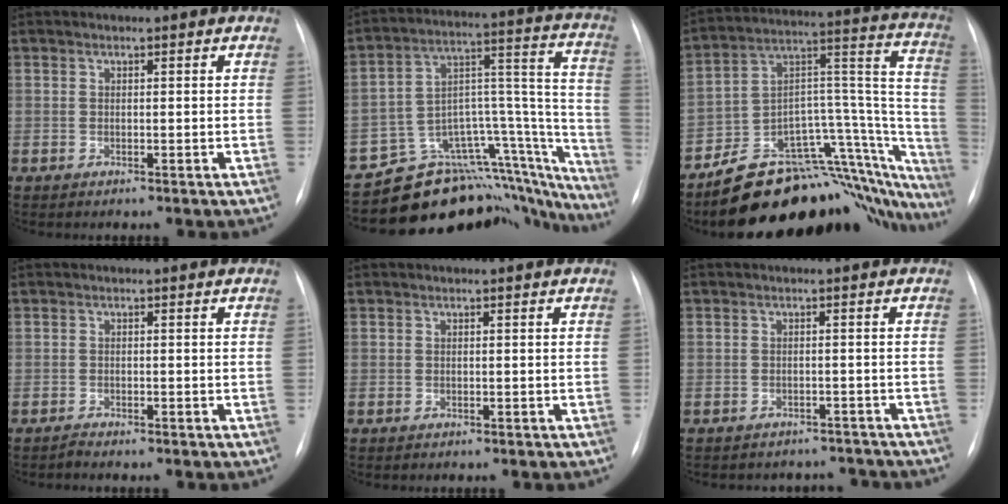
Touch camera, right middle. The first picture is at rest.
{"total": 22.8, "force": [-20.0, 8.1, 7.4], "torque": [-0.028, 0.079, -0.280]}
{"total": 25.7, "force": [-21.7, 8.2, 10.9], "torque": [-0.032, 0.073, -0.300]}
{"total": 1.2, "force": [-1.1, 0.1, 0.4], "torque": [-0.011, -0.002, -0.016]}
{"total": 0.0}
{"total": 6.6, "force": [-6.0, 2.7, -0.1], "torque": [0.005, 0.019, -0.062]}